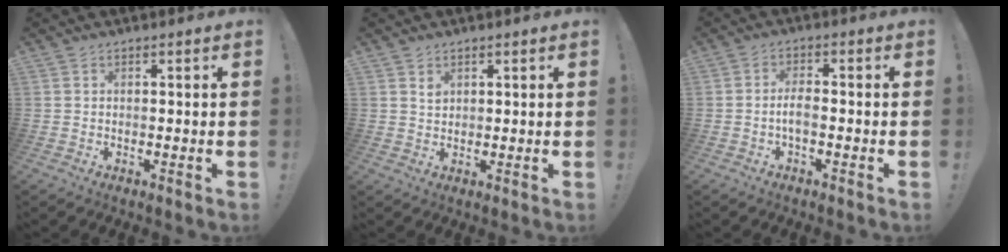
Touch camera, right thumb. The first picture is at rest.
{"total": 2.2, "force": [1.5, 1.5, 0.8], "torque": [-0.009, -0.005, 0.027]}
{"total": 3.8, "force": [-1.3, 1.1, 3.4], "torque": [-0.078, -0.005, -0.029]}